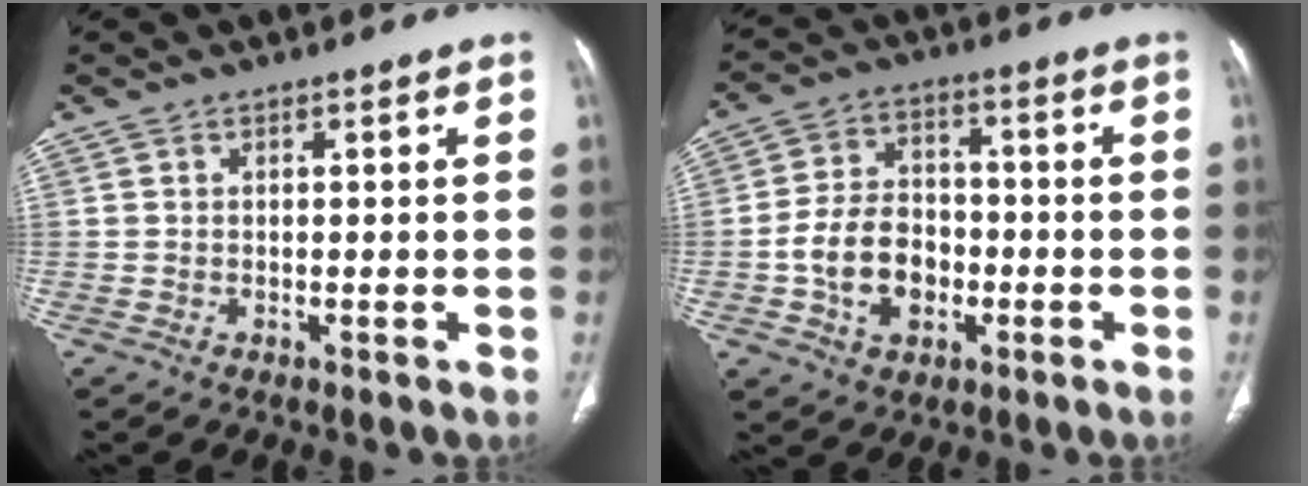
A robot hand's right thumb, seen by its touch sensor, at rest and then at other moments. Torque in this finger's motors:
{"motor_torque": [1.21, 1.06, 1.15, -0.59, 0.07]}